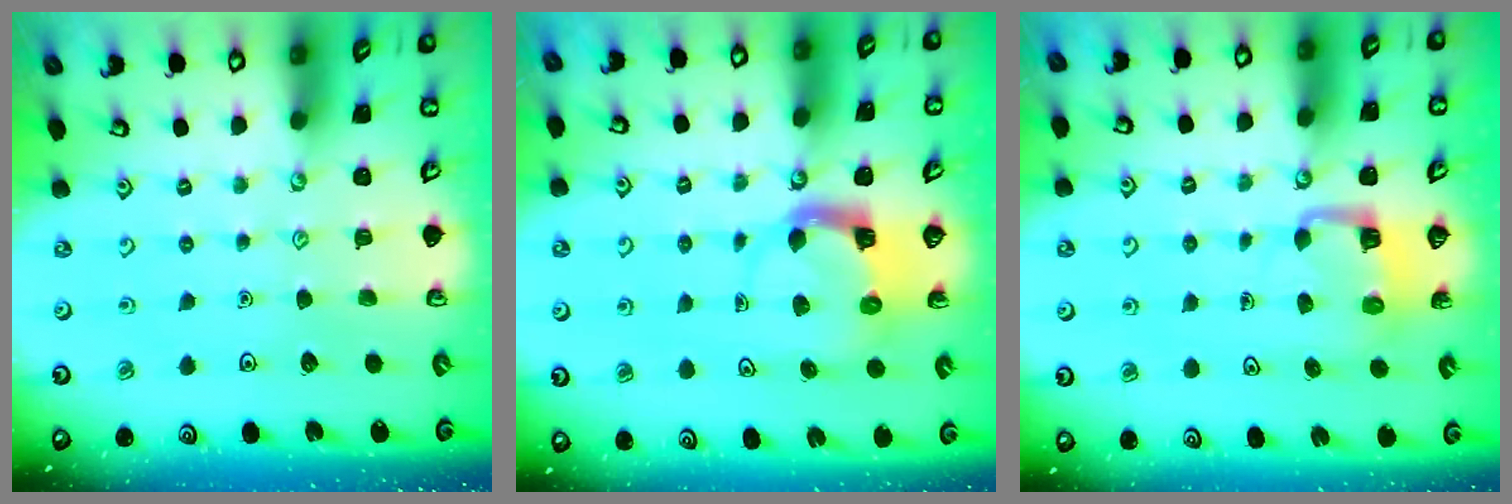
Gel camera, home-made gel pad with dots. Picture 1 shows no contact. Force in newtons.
{"total": 3.8, "press": 3.7, "slide": 0.7}
{"total": 3.8, "press": 3.8, "slide": 0.1}